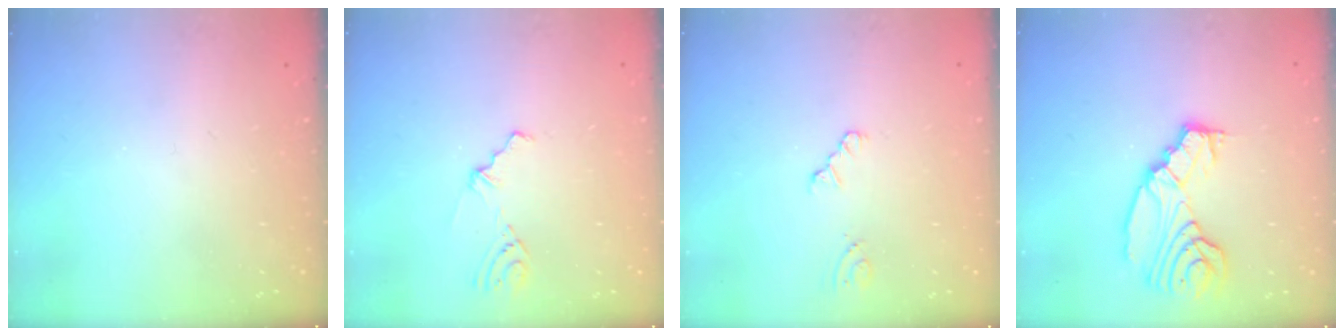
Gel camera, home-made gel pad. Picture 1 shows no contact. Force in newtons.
{"total": 2.4, "press": 2.2, "slide": 0.9}
{"total": 1.2, "press": 1.2, "slide": 0.2}
{"total": 11.5, "press": 11.5, "slide": 1.0}